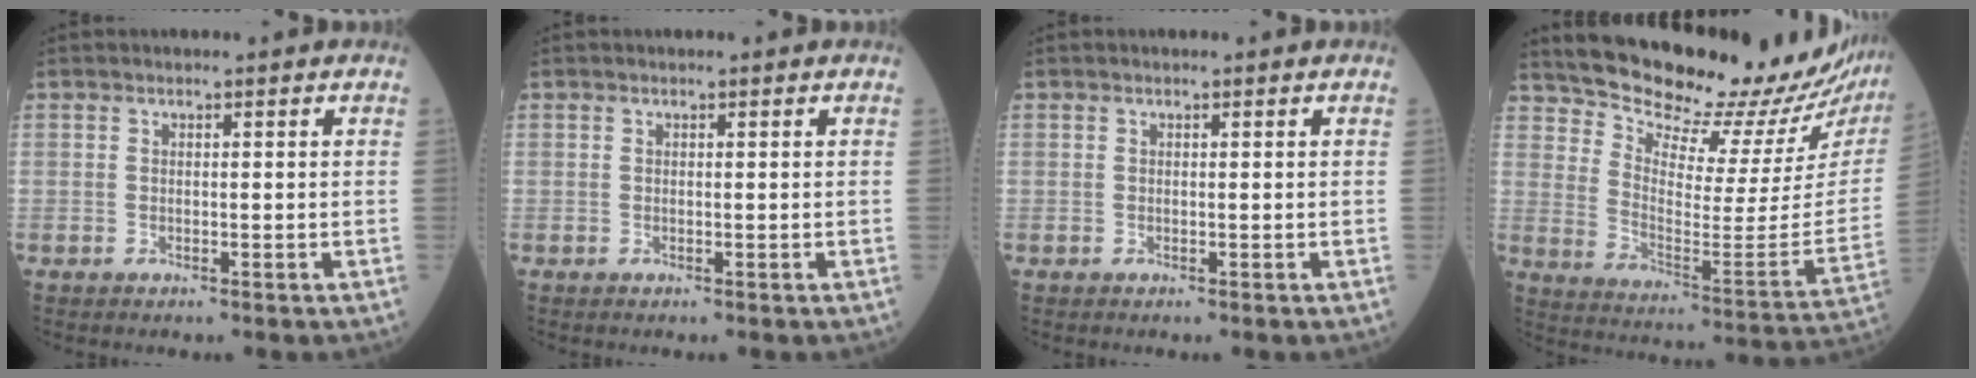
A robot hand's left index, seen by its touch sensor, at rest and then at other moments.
{"total": 0.0}
{"total": 0.0}
{"total": 22.9, "force": [21.8, 3.5, 6.4], "torque": [-0.108, -0.107, 0.281]}